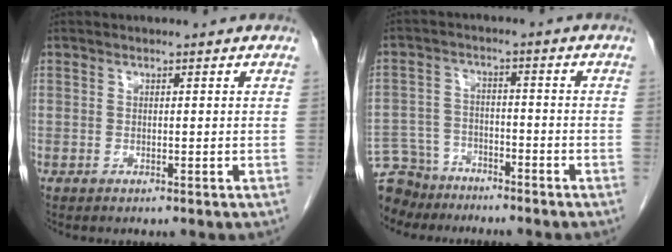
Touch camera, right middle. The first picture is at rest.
{"total": 10.2, "force": [-9.0, 4.6, 1.1], "torque": [-0.037, 0.008, -0.156]}